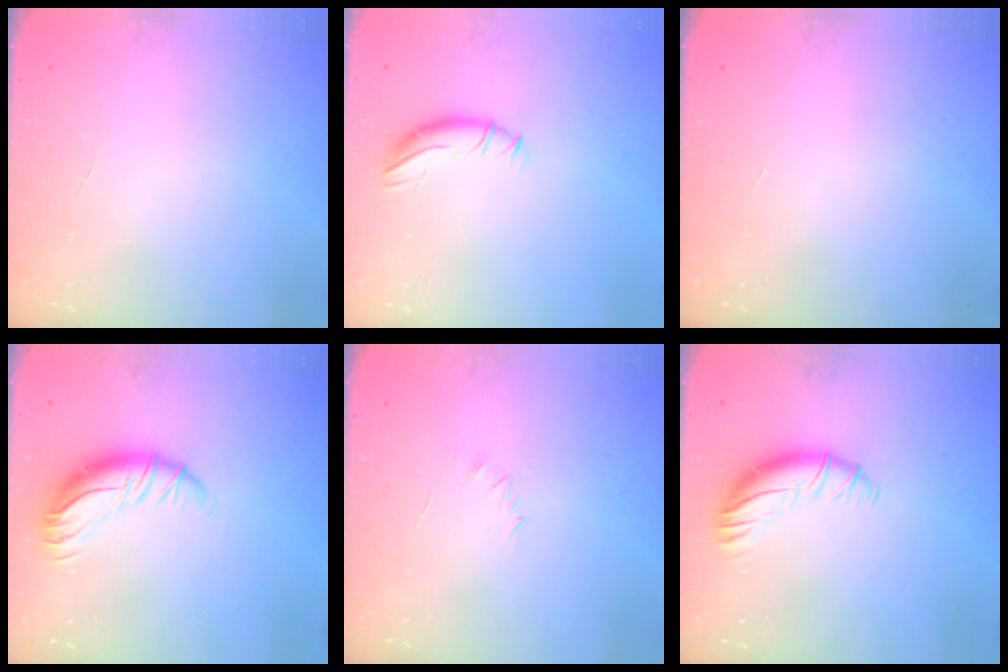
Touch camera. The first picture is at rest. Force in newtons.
{"total": 7.4, "press": 7.2, "slide": 1.4}
{"total": 0.0}
{"total": 12.4, "press": 12.3, "slide": 1.5}
{"total": 2.5, "press": 2.4, "slide": 0.7}
{"total": 9.6, "press": 9.5, "slide": 1.1}